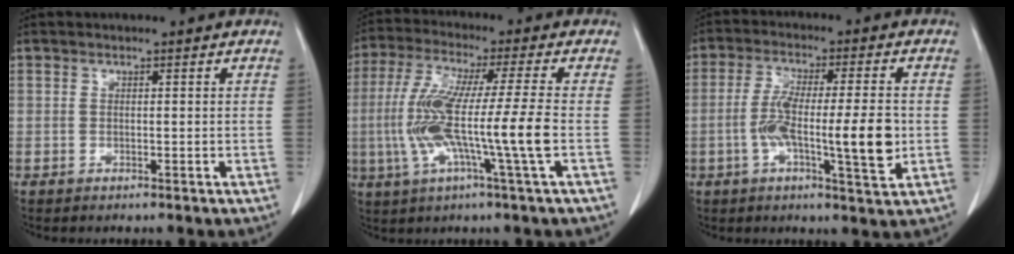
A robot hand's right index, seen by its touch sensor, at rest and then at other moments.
{"total": 13.3, "force": [-2.3, -1.1, 13.0], "torque": [-0.260, -0.008, -0.049]}
{"total": 11.6, "force": [-1.8, 1.7, 11.4], "torque": [-0.195, 0.002, -0.032]}